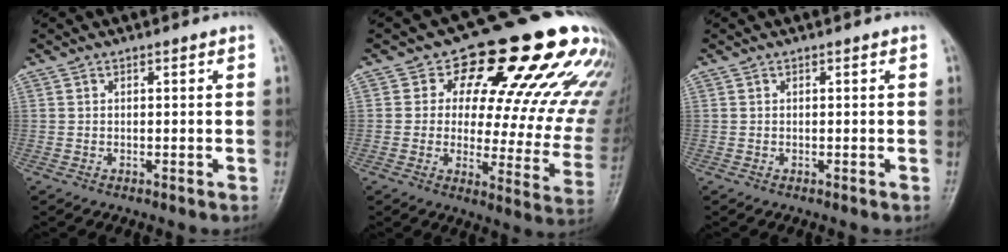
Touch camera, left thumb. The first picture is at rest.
{"total": 24.3, "force": [12.9, 11.0, 17.3], "torque": [-0.181, -0.033, 0.164]}
{"total": 0.0}